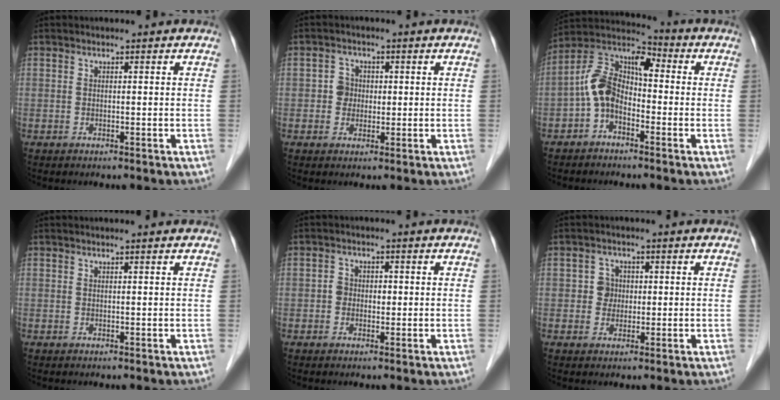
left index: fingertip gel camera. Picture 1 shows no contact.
{"total": 2.8, "force": [0.1, 2.7, 0.7], "torque": [-0.014, 0.007, 0.000]}
{"total": 8.5, "force": [-2.2, 4.8, 6.7], "torque": [-0.148, 0.035, -0.053]}
{"total": 0.6, "force": [0.5, -0.1, 0.3], "torque": [-0.011, 0.002, 0.013]}
{"total": 2.2, "force": [-0.1, 2.0, 1.0], "torque": [-0.015, 0.012, -0.004]}
{"total": 2.6, "force": [0.2, 2.5, 0.4], "torque": [-0.008, 0.006, 0.001]}